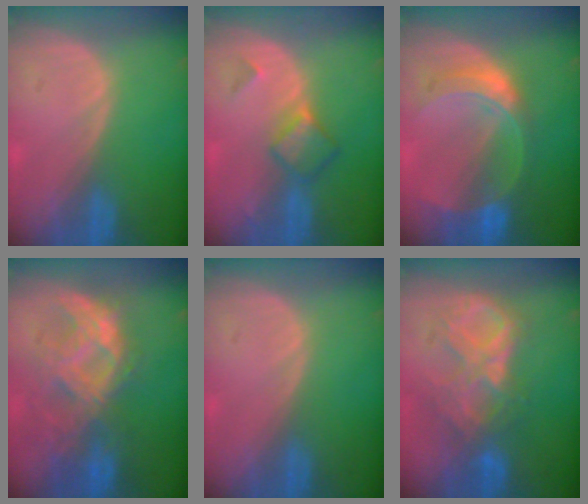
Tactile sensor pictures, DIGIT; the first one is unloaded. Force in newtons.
{"total": 5.0, "press": 4.4, "slide": 2.4}
{"total": 7.7, "press": 6.7, "slide": 3.8}
{"total": 8.8, "press": 8.6, "slide": 2.1}
{"total": 0.0}
{"total": 8.7, "press": 7.7, "slide": 4.1}